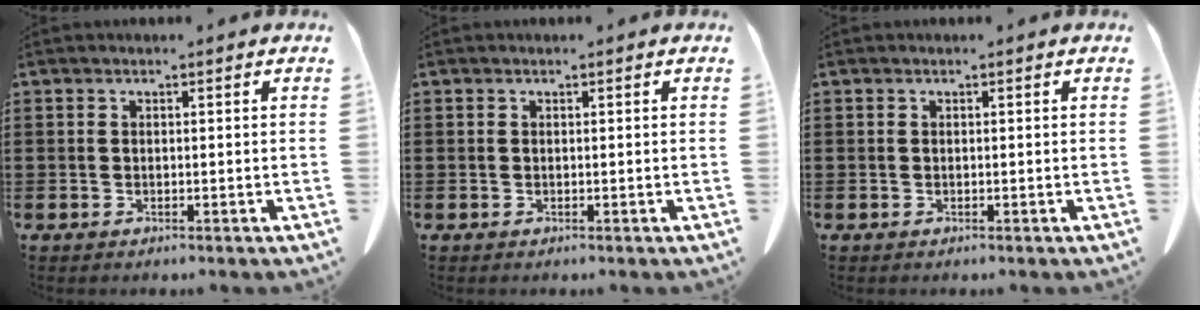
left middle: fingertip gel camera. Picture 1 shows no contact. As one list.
[{"total": 0.0}, {"total": 0.0}]